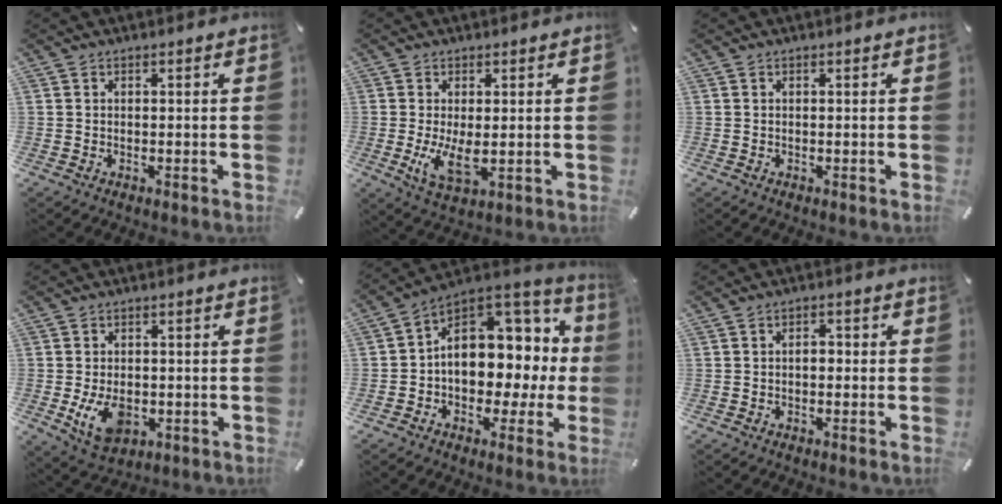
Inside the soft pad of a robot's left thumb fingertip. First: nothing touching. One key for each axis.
{"total": 7.0, "fx": 0.2, "fy": 3.3, "fz": 6.2, "tx": -0.127, "ty": -0.019, "tz": 0.000}
{"total": 0.0}
{"total": 8.3, "fx": -1.7, "fy": 5.7, "fz": 5.9, "tx": -0.110, "ty": 0.000, "tz": -0.029}
{"total": 12.7, "fx": 1.7, "fy": 10.0, "fz": 7.6, "tx": -0.104, "ty": -0.032, "tz": 0.031}
{"total": 2.6, "fx": -0.7, "fy": 1.6, "fz": 2.0, "tx": -0.038, "ty": 0.008, "tz": -0.015}